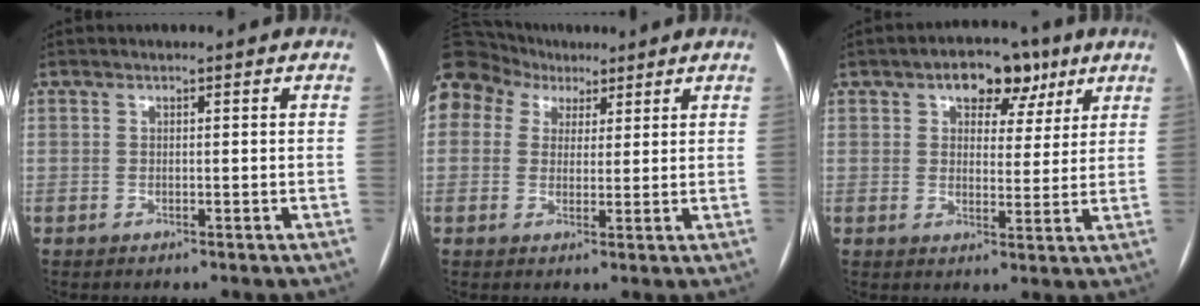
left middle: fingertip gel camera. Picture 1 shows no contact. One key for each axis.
{"total": 16.3, "fx": 8.6, "fy": 12.7, "fz": 5.6, "tx": -0.178, "ty": 0.087, "tz": 0.167}
{"total": 7.8, "fx": 4.4, "fy": 4.5, "fz": 4.5, "tx": -0.054, "ty": 0.025, "tz": 0.062}